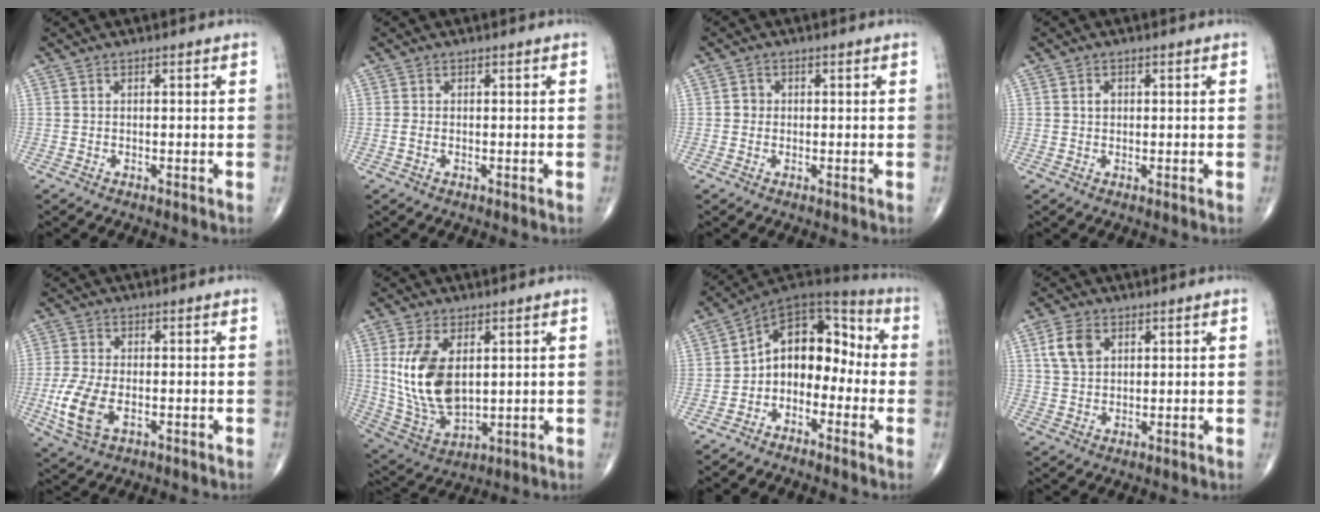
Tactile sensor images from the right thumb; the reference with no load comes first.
{"total": 0.8, "force": [-0.2, 0.4, 0.6], "torque": [-0.015, -0.001, -0.005]}
{"total": 1.4, "force": [-0.1, 1.4, 0.4], "torque": [0.001, 0.004, -0.004]}
{"total": 1.2, "force": [0.3, 1.0, 0.7], "torque": [-0.008, 0.002, 0.004]}
{"total": 8.9, "force": [-2.4, 4.9, 7.1], "torque": [-0.160, -0.003, -0.041]}
{"total": 14.6, "force": [2.6, 8.3, 11.7], "torque": [-0.224, -0.017, 0.066]}
{"total": 12.7, "force": [-2.5, 8.9, 8.7], "torque": [-0.091, 0.068, -0.059]}
{"total": 6.0, "force": [2.3, 4.1, 3.8], "torque": [-0.064, -0.003, 0.046]}